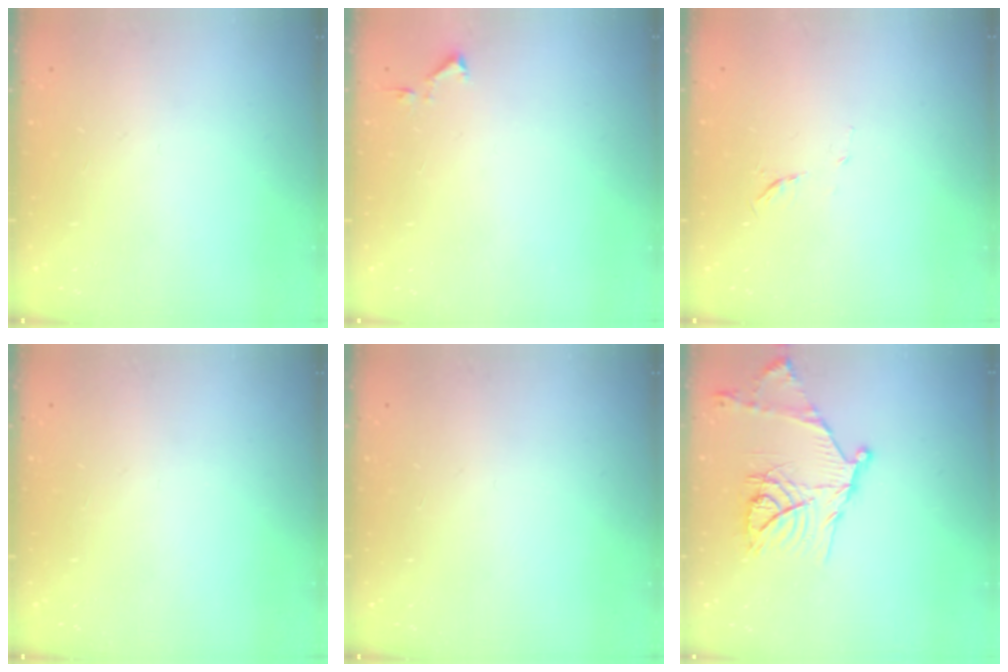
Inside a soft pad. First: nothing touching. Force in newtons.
{"total": 3.5, "press": 3.4, "slide": 0.6}
{"total": 4.3, "press": 4.1, "slide": 1.3}
{"total": 0.0}
{"total": 0.0}
{"total": 17.5, "press": 17.5, "slide": 1.2}